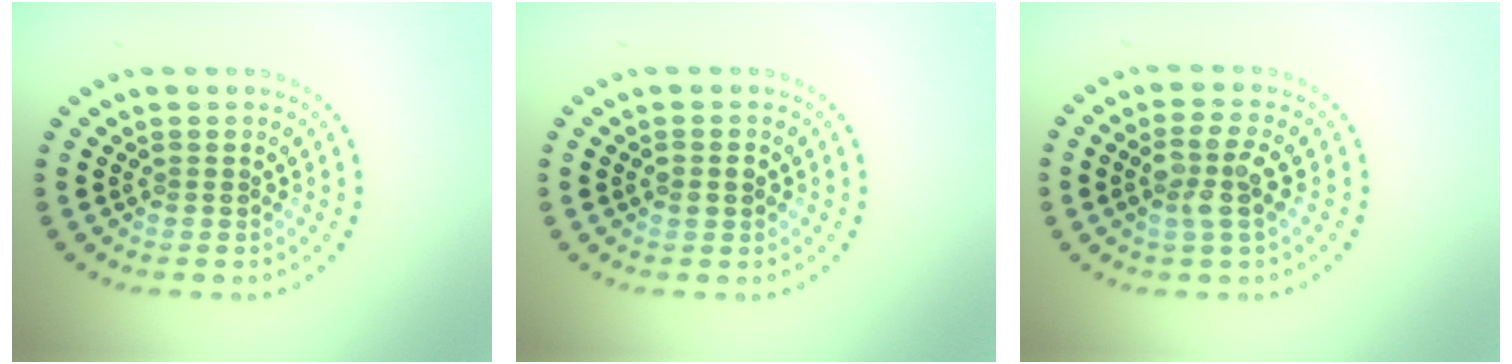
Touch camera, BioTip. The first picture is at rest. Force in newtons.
{"total": 1.7, "press": 1.6, "slide": 0.2}
{"total": 3.0, "press": 2.7, "slide": 1.2}